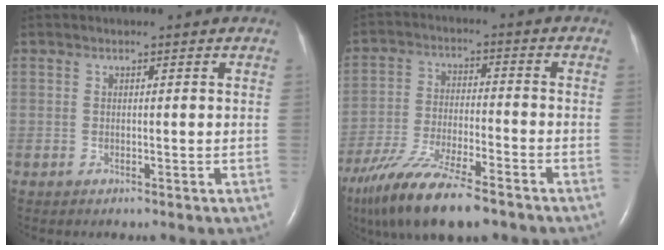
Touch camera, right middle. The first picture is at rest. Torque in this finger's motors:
{"motor_torque": [1.10, -1.04, 0.69, 0.20]}